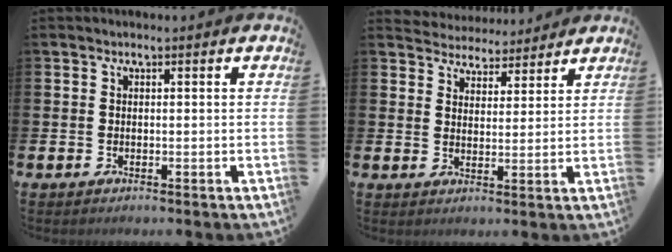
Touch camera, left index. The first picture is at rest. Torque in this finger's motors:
{"motor_torque": [0.94, -1.20, 0.12, 0.00]}